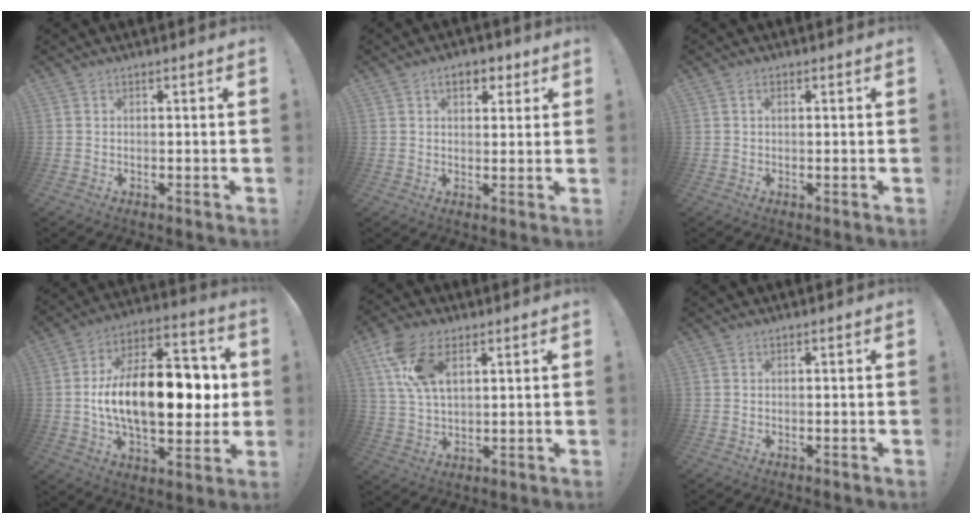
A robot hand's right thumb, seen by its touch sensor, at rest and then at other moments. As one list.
[{"total": 5.9, "force": [2.9, 3.6, 3.7], "torque": [-0.048, 0.001, 0.048]}, {"total": 0.9, "force": [0.3, 0.5, 0.7], "torque": [-0.006, 0.000, 0.003]}, {"total": 22.7, "force": [0.0, 12.0, 19.3], "torque": [-0.320, 0.003, -0.001]}, {"total": 12.6, "force": [5.9, 7.0, 8.7], "torque": [-0.168, -0.011, 0.112]}, {"total": 0.0}]